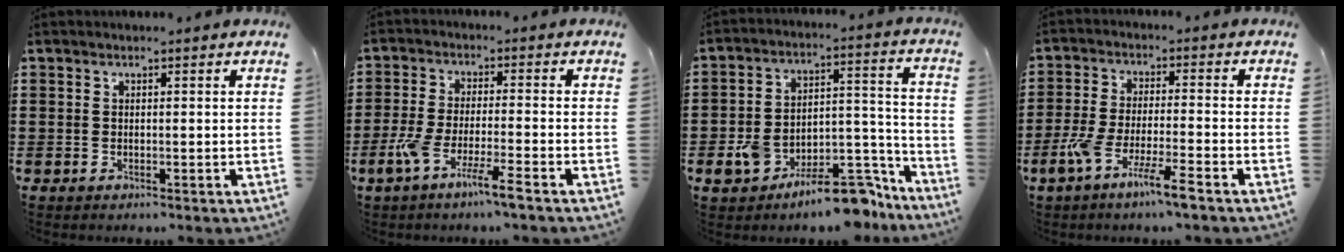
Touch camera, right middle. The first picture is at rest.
{"total": 6.5, "force": [-4.3, 0.1, 4.8], "torque": [-0.104, -0.015, -0.082]}
{"total": 12.0, "force": [-9.5, 4.0, 6.2], "torque": [-0.096, 0.051, -0.174]}
{"total": 7.3, "force": [-5.0, 0.4, 5.3], "torque": [-0.117, -0.015, -0.097]}